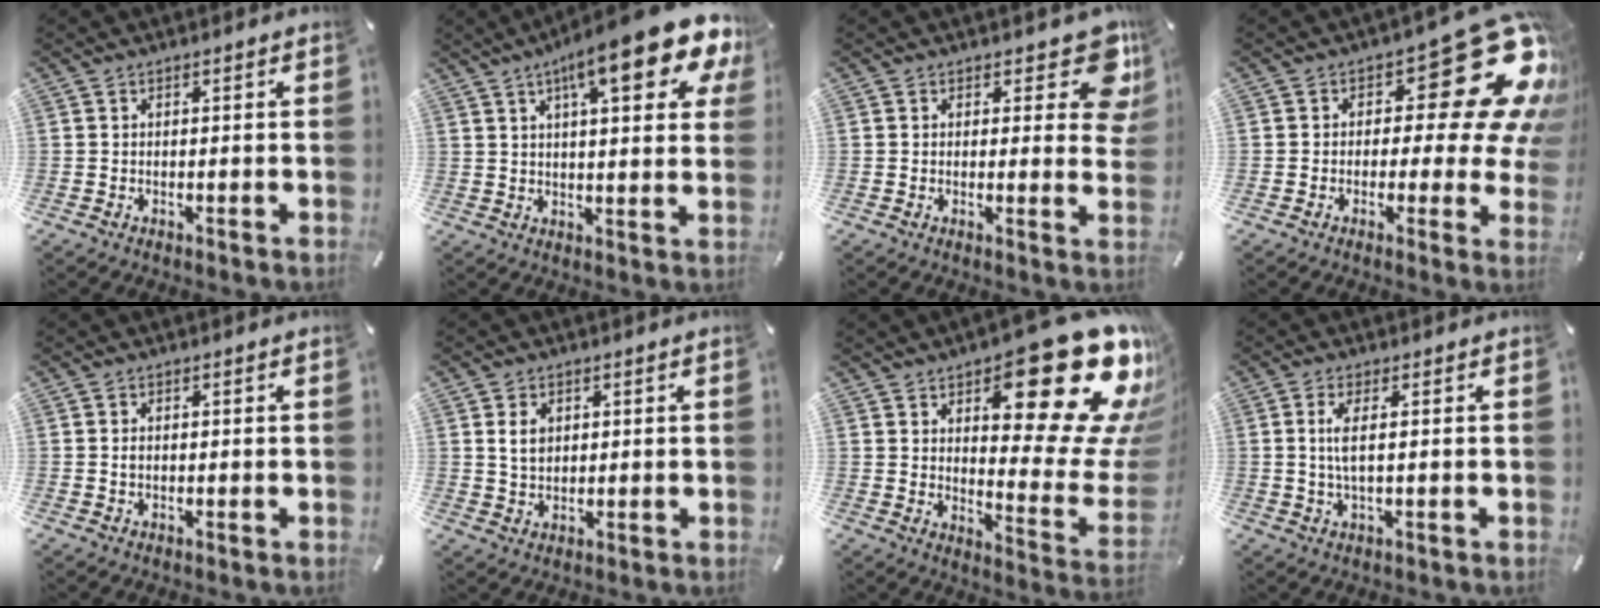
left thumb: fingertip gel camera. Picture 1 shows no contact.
{"total": 17.8, "force": [9.6, 4.7, 14.2], "torque": [-0.214, -0.041, 0.146]}
{"total": 7.9, "force": [3.8, 3.8, 5.7], "torque": [-0.052, -0.021, 0.059]}
{"total": 22.8, "force": [9.4, 10.0, 18.2], "torque": [-0.224, -0.063, 0.156]}
{"total": 0.9, "force": [0.1, 0.5, 0.8], "torque": [-0.016, 0.002, 0.001]}
{"total": 4.5, "force": [1.3, 3.5, 2.5], "torque": [-0.040, 0.002, 0.020]}
{"total": 28.2, "force": [16.2, 11.0, 20.3], "torque": [-0.240, -0.120, 0.267]}
{"total": 5.0, "force": [0.6, 1.2, 4.8], "torque": [-0.107, -0.006, 0.004]}